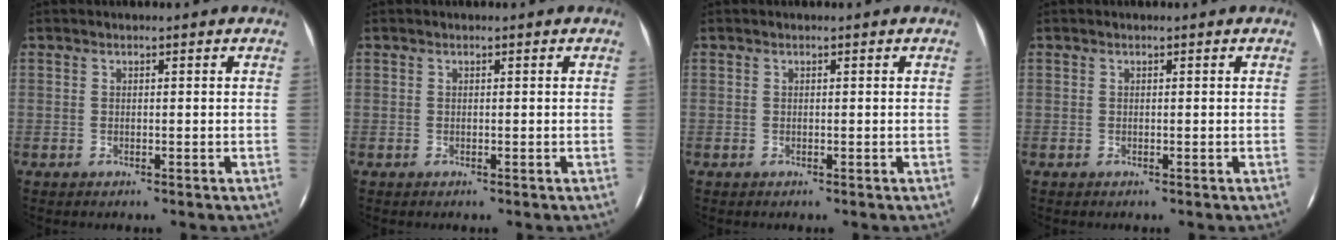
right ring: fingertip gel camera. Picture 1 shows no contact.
{"total": 0.0}
{"total": 0.0}
{"total": 0.0}